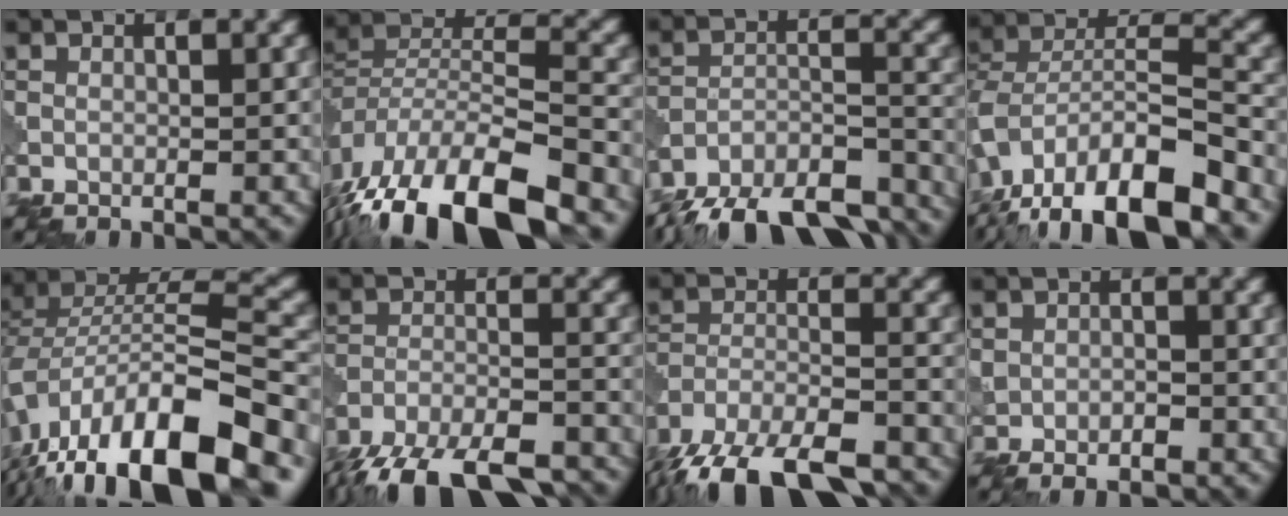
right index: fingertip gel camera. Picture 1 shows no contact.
{"total": 14.9, "force": [-10.5, 5.6, 9.0], "torque": [-0.180, -0.005, -0.167]}
{"total": 14.3, "force": [-12.5, 4.7, 5.2], "torque": [-0.084, -0.009, -0.168]}
{"total": 14.8, "force": [-10.0, 5.5, 9.5], "torque": [-0.179, 0.003, -0.163]}
{"total": 16.8, "force": [-10.2, 6.2, 11.9], "torque": [-0.221, 0.004, -0.169]}
{"total": 14.5, "force": [-12.2, 4.9, 6.0], "torque": [-0.111, -0.022, -0.174]}
{"total": 16.3, "force": [-13.3, 6.4, 6.9], "torque": [-0.140, -0.033, -0.187]}
{"total": 2.2, "force": [-0.8, 1.5, 1.4], "torque": [-0.024, -0.003, -0.015]}